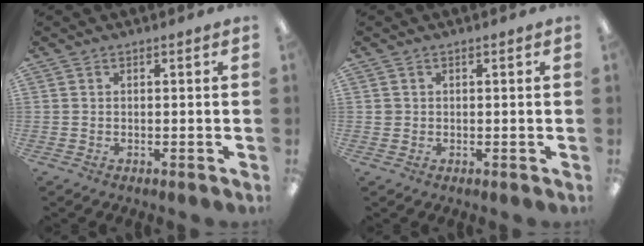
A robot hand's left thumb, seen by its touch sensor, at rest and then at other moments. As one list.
[{"total": 1.1, "force": [0.3, 1.1, 0.2], "torque": [-0.004, 0.004, 0.005]}]